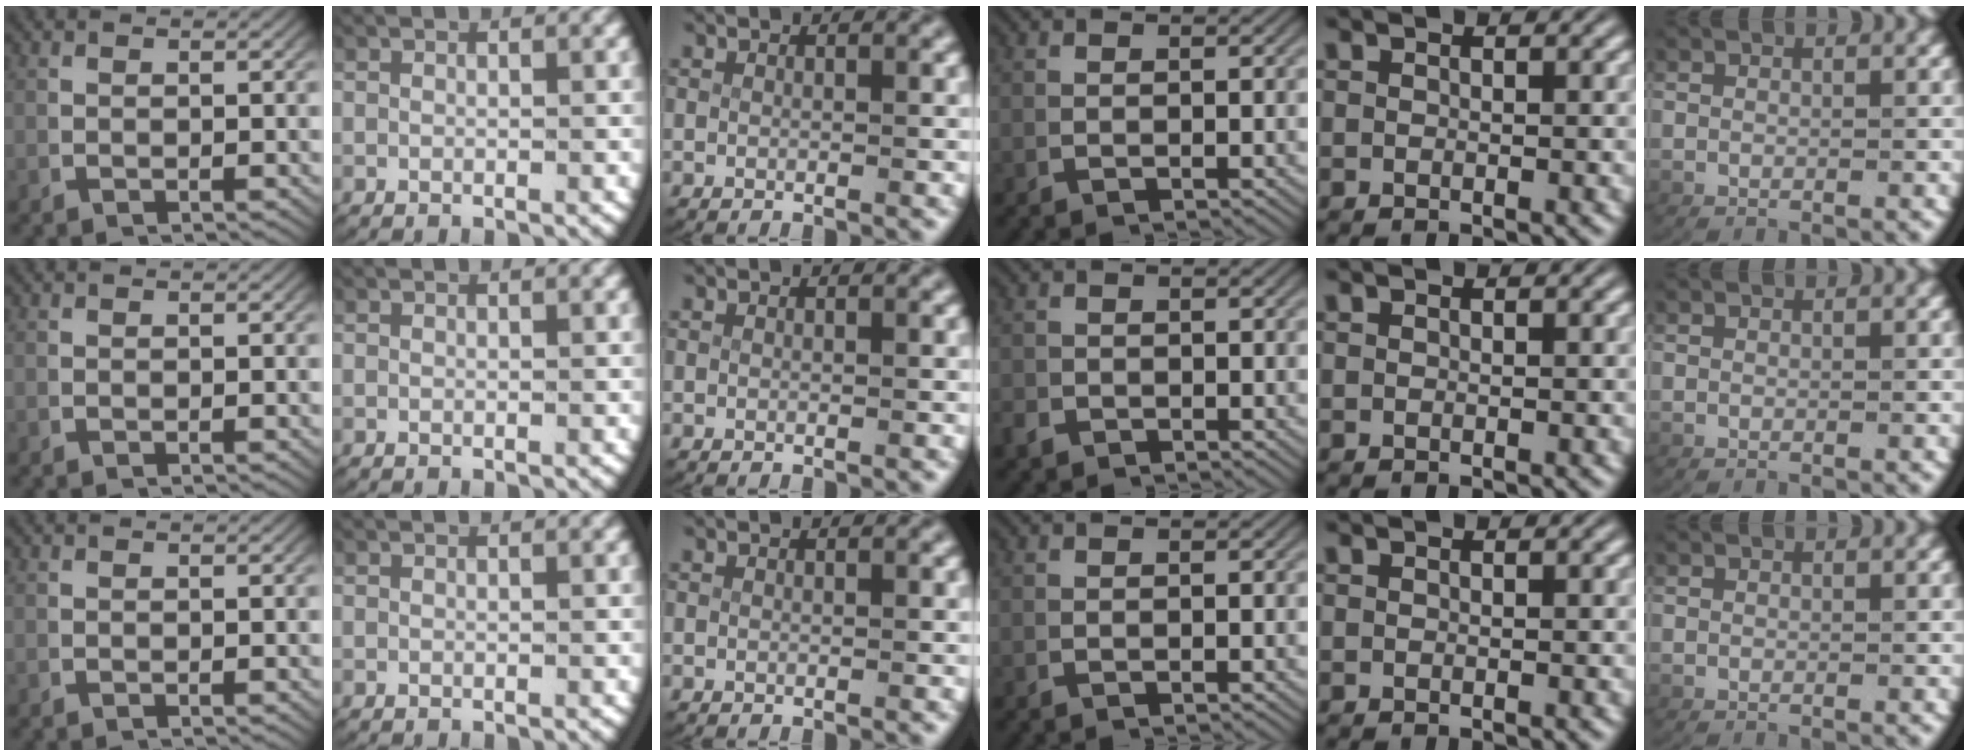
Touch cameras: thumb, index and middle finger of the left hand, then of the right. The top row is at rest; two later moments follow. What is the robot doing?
{"motion": "lift_and_place", "object": "paper"}